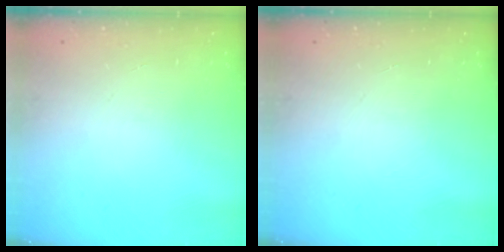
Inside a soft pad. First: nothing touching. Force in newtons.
{"total": 0.0}